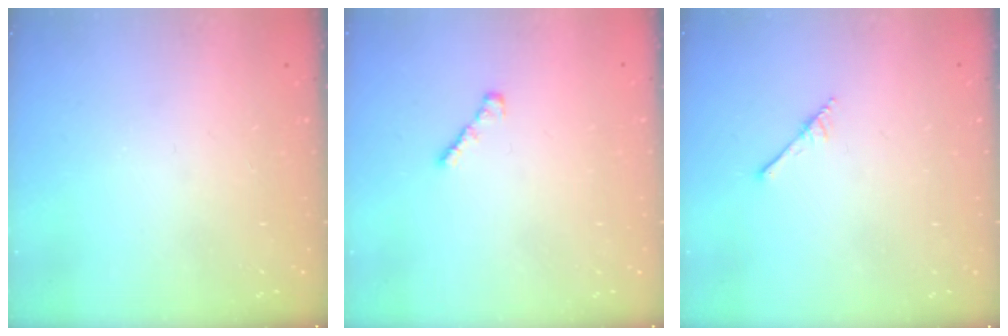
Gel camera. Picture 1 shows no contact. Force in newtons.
{"total": 1.3, "press": 1.3, "slide": 0.4}
{"total": 1.6, "press": 1.6, "slide": 0.2}